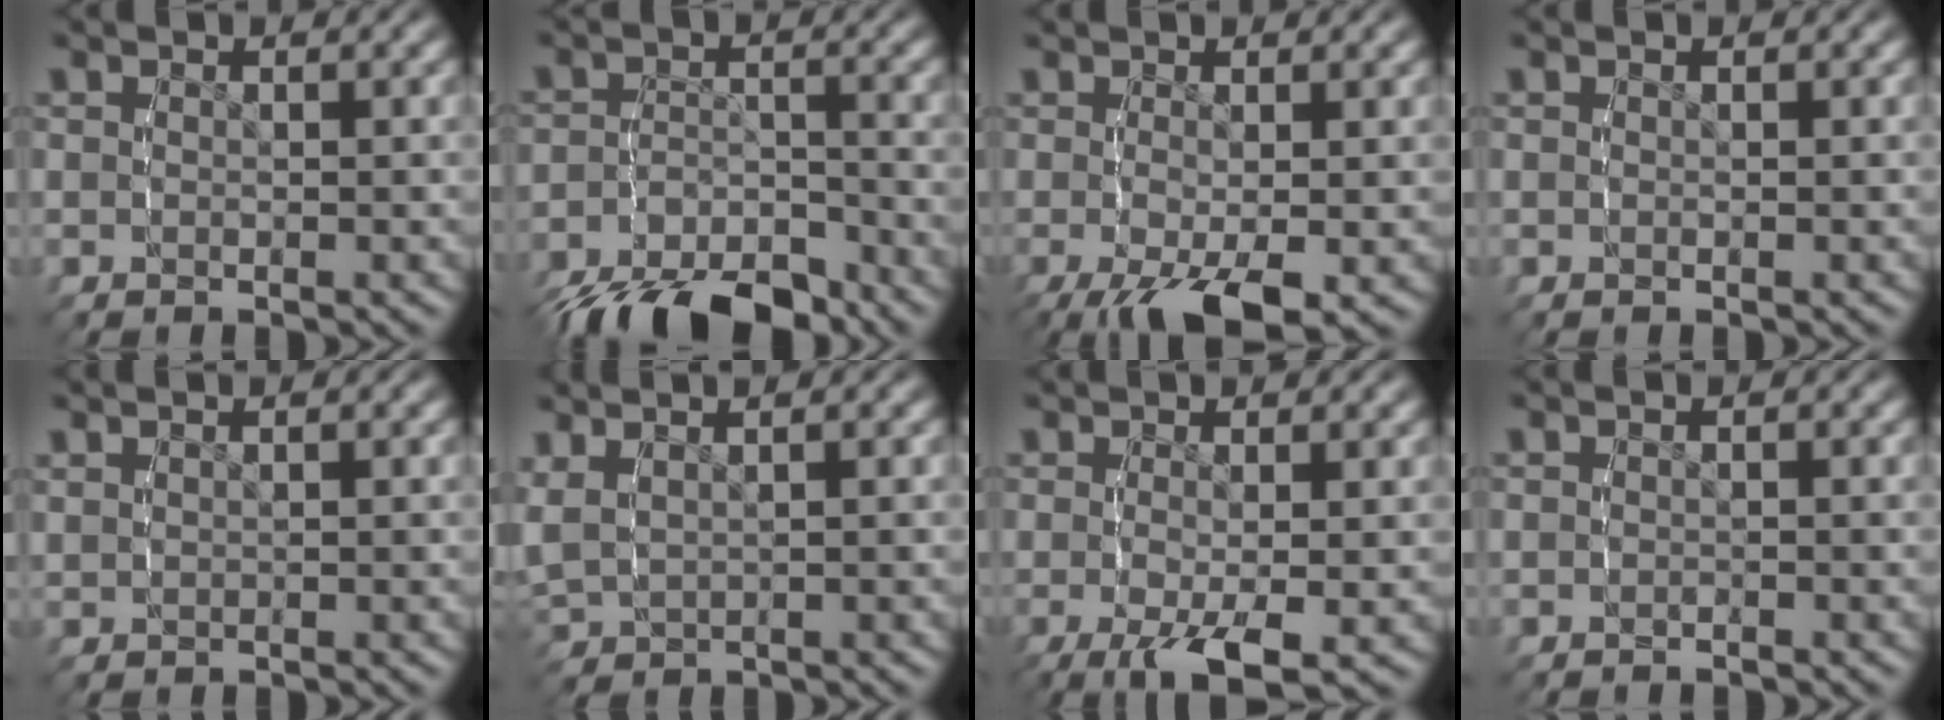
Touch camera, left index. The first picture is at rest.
{"total": 7.3, "force": [-6.4, 2.1, 2.9], "torque": [-0.033, -0.006, -0.107]}
{"total": 5.6, "force": [-2.9, 1.6, 4.4], "torque": [-0.089, -0.034, -0.024]}
{"total": 0.0}
{"total": 0.8, "force": [0.7, 0.0, 0.3], "torque": [-0.004, 0.004, 0.018]}
{"total": 3.4, "force": [1.6, 2.3, 1.9], "torque": [-0.051, 0.008, 0.034]}
{"total": 4.6, "force": [-2.2, 0.8, 3.9], "torque": [-0.074, -0.024, -0.019]}
{"total": 0.6, "force": [-0.5, -0.4, -0.2], "torque": [0.000, 0.000, -0.007]}